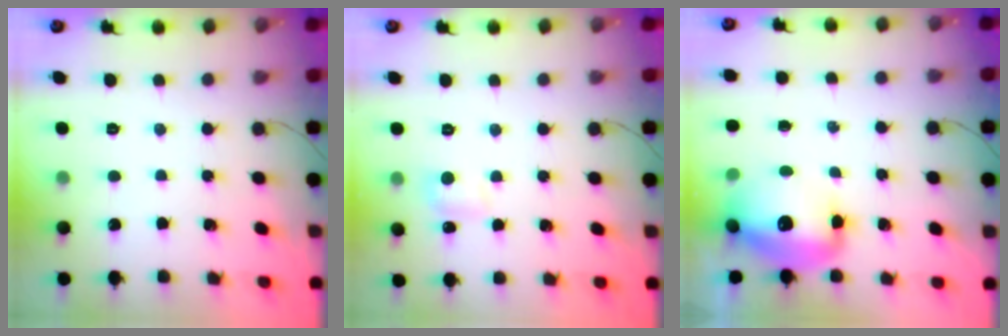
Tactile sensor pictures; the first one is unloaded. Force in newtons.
{"total": 6.6, "press": 6.4, "slide": 1.9}
{"total": 14.3, "press": 13.8, "slide": 3.8}